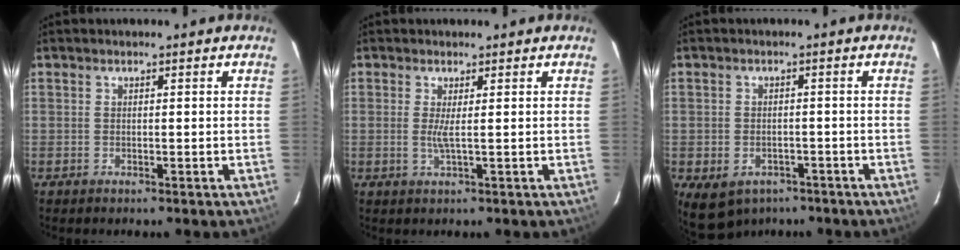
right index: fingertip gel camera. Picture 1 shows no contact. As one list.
[{"total": 1.8, "force": [0.2, -0.3, 1.7], "torque": [-0.036, -0.007, 0.002]}, {"total": 8.2, "force": [-4.8, 5.7, 3.3], "torque": [-0.069, -0.001, -0.054]}]